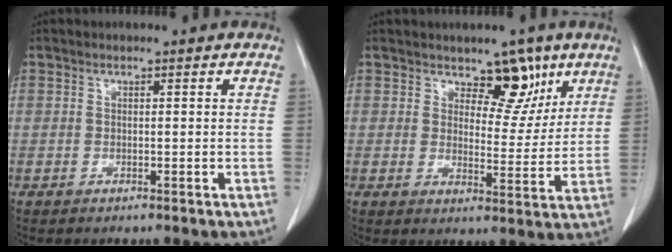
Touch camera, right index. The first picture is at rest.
{"total": 6.8, "force": [4.3, 3.6, 3.8], "torque": [-0.036, -0.006, 0.065]}